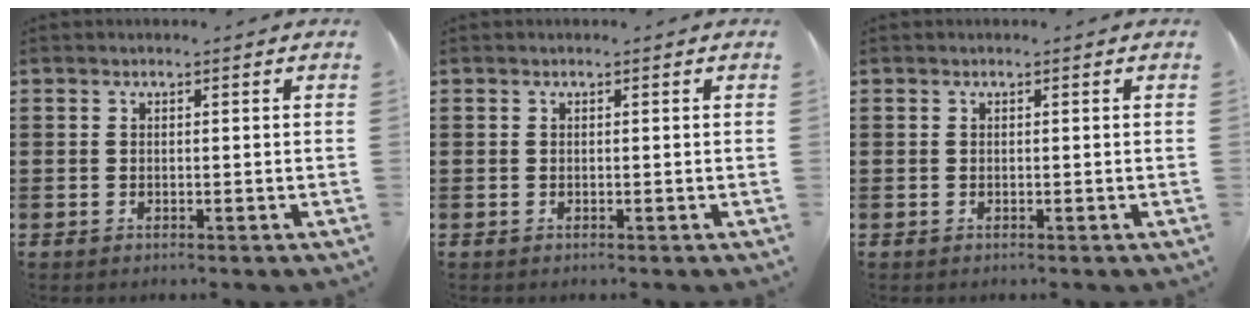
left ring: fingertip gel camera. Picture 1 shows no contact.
{"total": 0.0}
{"total": 0.0}